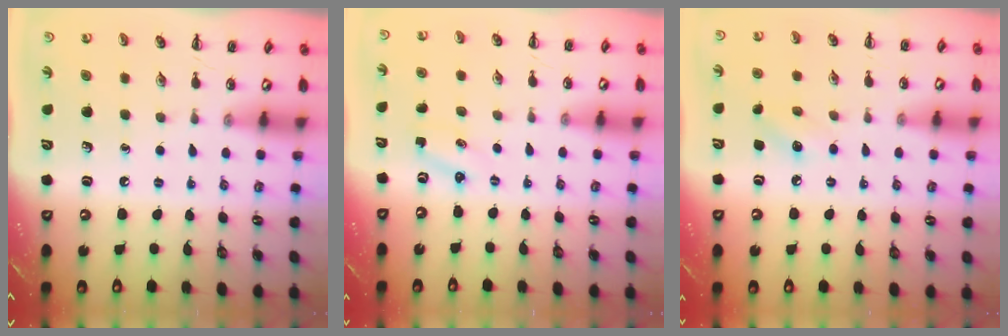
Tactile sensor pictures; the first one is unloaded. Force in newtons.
{"total": 1.3, "press": 1.2, "slide": 0.4}
{"total": 7.4, "press": 7.2, "slide": 1.6}